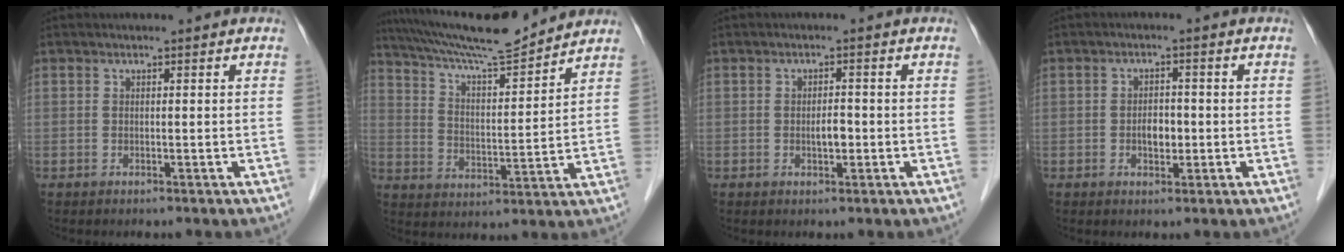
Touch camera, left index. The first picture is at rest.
{"total": 14.1, "force": [13.1, 0.3, 5.3], "torque": [-0.102, 0.007, 0.221]}
{"total": 2.0, "force": [-0.5, 0.8, 1.8], "torque": [-0.031, 0.002, -0.006]}
{"total": 2.8, "force": [-0.6, 1.7, 2.2], "torque": [-0.036, 0.004, -0.007]}